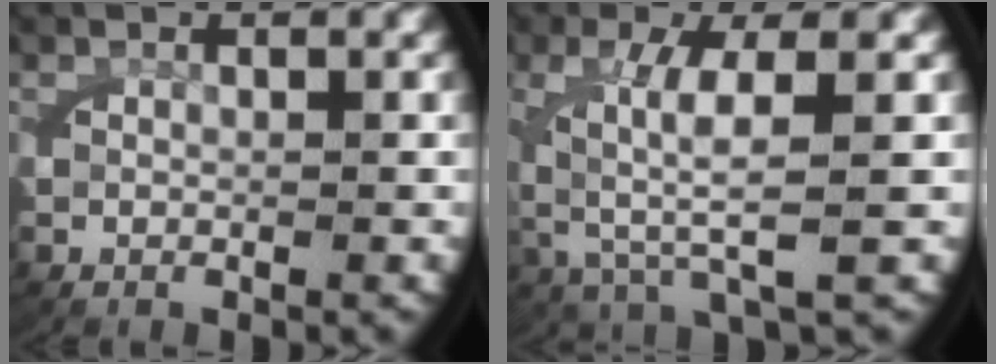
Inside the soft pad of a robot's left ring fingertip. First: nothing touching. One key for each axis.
{"total": 5.0, "fx": 0.3, "fy": 1.3, "fz": 4.8, "tx": -0.114, "ty": -0.012, "tz": 0.020}